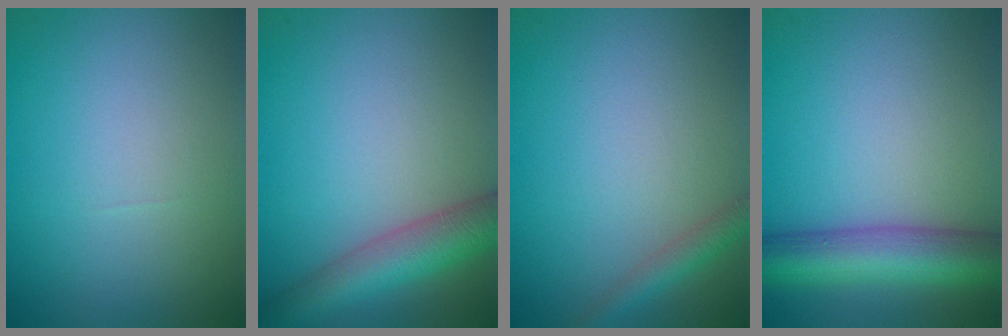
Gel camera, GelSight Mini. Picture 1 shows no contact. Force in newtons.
{"total": 5.3, "press": 5.3, "slide": 0.2}
{"total": 1.9, "press": 1.9, "slide": 0.1}
{"total": 7.0, "press": 6.9, "slide": 0.4}